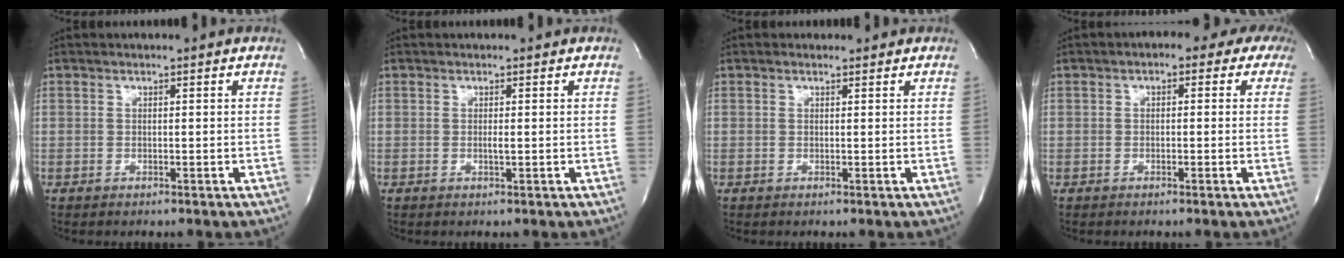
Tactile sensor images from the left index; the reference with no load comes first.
{"total": 0.6, "force": [0.1, 0.0, 0.6], "torque": [-0.015, -0.002, 0.000]}
{"total": 0.6, "force": [0.5, 0.4, 0.0], "torque": [-0.008, 0.002, 0.006]}
{"total": 7.0, "force": [3.7, 4.0, 4.5], "torque": [-0.041, 0.025, 0.025]}